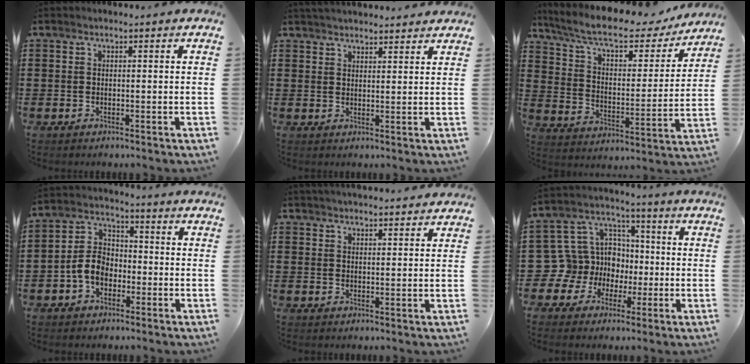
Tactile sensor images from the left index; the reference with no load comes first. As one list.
[{"total": 2.7, "force": [2.7, 0.0, 0.2], "torque": [-0.010, -0.002, 0.052]}, {"total": 9.0, "force": [7.0, 2.2, 5.1], "torque": [-0.125, -0.031, 0.118]}, {"total": 6.1, "force": [-2.5, 4.3, 3.6], "torque": [-0.095, 0.007, -0.055]}, {"total": 2.5, "force": [2.5, -0.1, 0.1], "torque": [-0.008, -0.005, 0.048]}, {"total": 11.1, "force": [-1.1, 10.7, 2.8], "torque": [-0.122, 0.000, -0.014]}]